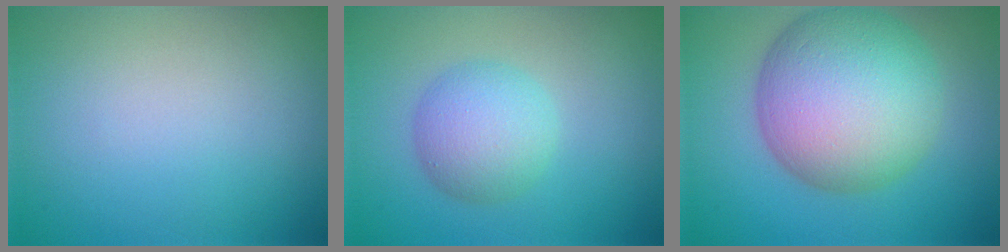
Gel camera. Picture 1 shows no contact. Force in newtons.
{"total": 4.1, "press": 4.1, "slide": 0.1}
{"total": 12.2, "press": 12.2, "slide": 0.4}